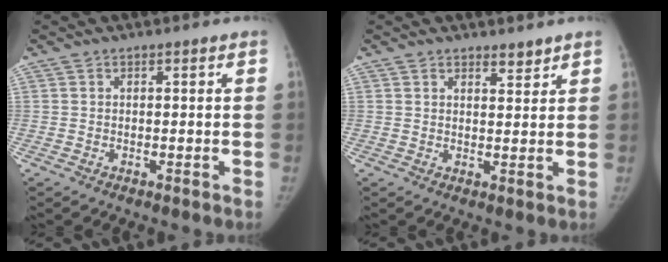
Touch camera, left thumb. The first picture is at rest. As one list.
[{"total": 2.4, "force": [2.1, 0.8, 0.8], "torque": [0.000, -0.017, 0.032]}]